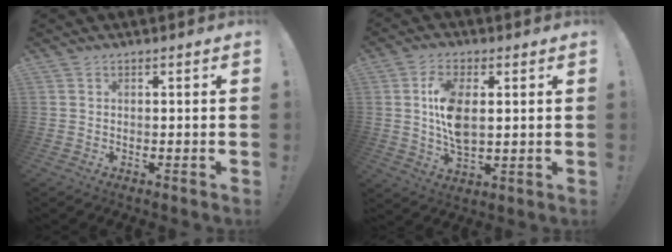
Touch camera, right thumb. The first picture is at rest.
{"total": 10.7, "force": [1.7, 5.8, 8.9], "torque": [-0.161, -0.002, 0.029]}